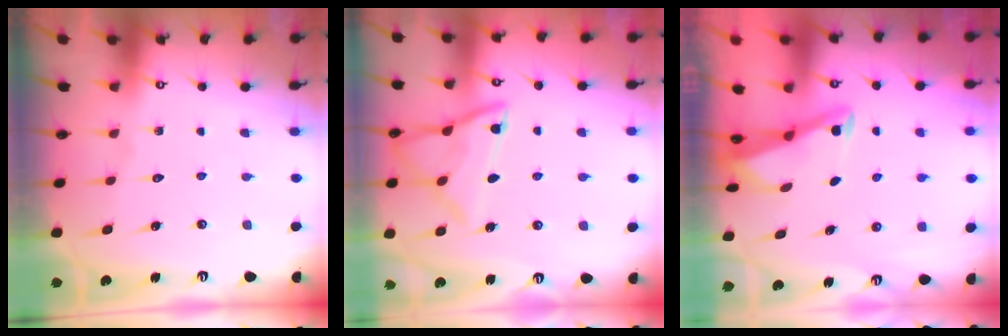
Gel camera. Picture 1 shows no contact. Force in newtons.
{"total": 12.1, "press": 12.1, "slide": 1.1}
{"total": 2.8, "press": 2.8, "slide": 0.4}